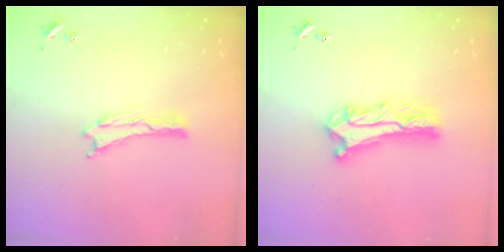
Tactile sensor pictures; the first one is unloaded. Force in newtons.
{"total": 9.6, "press": 9.6, "slide": 0.9}